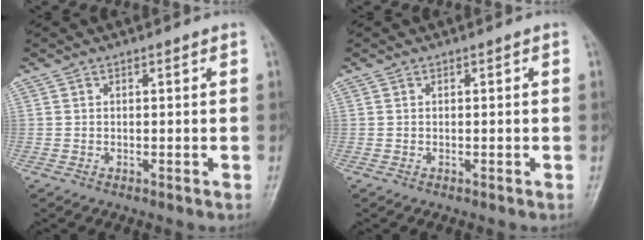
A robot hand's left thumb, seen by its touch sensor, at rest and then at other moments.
{"total": 0.0}